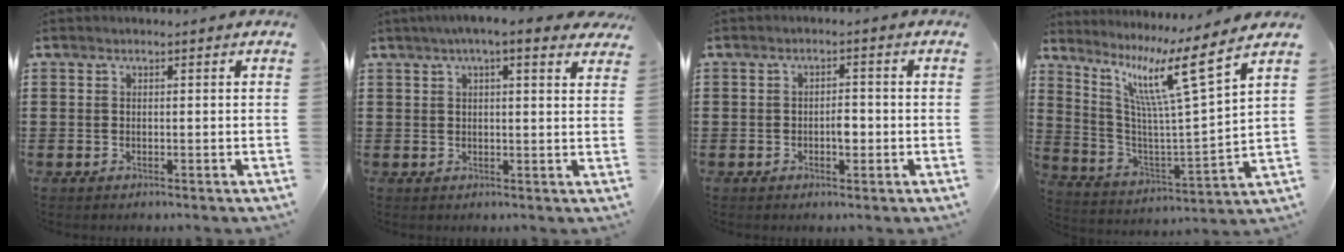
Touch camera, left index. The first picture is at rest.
{"total": 4.6, "force": [3.4, 0.9, 3.0], "torque": [-0.060, 0.001, 0.057]}
{"total": 2.3, "force": [-0.5, 1.1, 1.9], "torque": [-0.030, 0.001, -0.013]}
{"total": 11.6, "force": [7.1, -0.1, 9.2], "torque": [-0.202, -0.038, 0.105]}